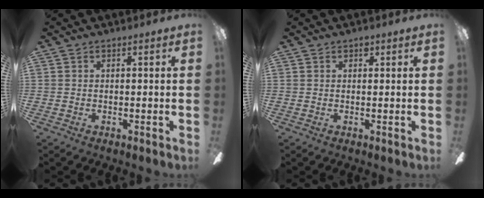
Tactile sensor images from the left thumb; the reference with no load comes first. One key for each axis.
{"total": 1.2, "fx": 0.7, "fy": 0.7, "fz": 0.5, "tx": -0.002, "ty": 0.000, "tz": 0.011}